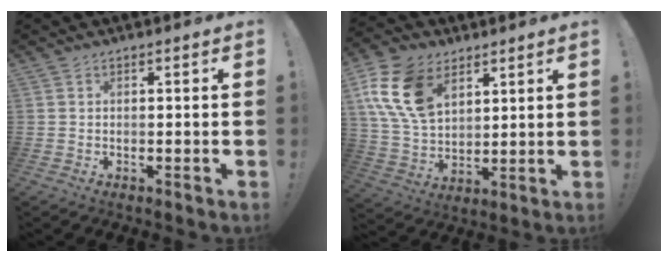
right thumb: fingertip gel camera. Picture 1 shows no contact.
{"total": 17.6, "force": [7.7, 11.8, 10.5], "torque": [-0.206, -0.028, 0.148]}